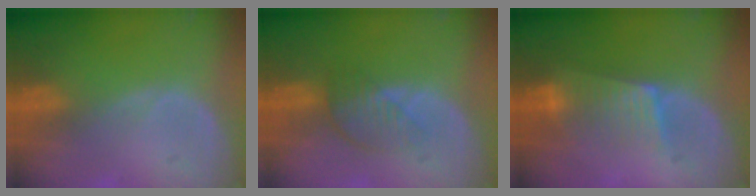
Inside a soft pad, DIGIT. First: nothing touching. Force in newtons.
{"total": 3.9, "press": 3.6, "slide": 1.5}
{"total": 6.4, "press": 5.7, "slide": 3.0}